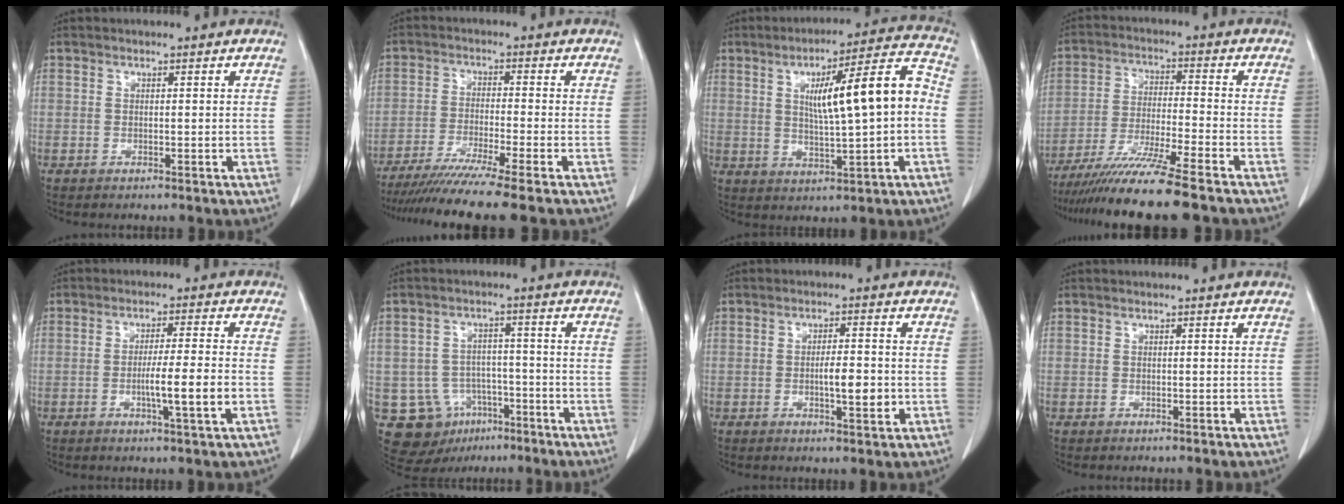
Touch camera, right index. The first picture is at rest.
{"total": 11.0, "force": [-9.1, -2.1, 5.9], "torque": [-0.080, -0.038, -0.144]}
{"total": 13.2, "force": [0.9, 1.5, 13.1], "torque": [-0.197, 0.025, 0.014]}
{"total": 12.7, "force": [-10.4, -1.5, 7.1], "torque": [-0.112, -0.035, -0.174]}
{"total": 6.8, "force": [-1.8, -0.4, 6.6], "torque": [-0.108, -0.006, -0.030]}
{"total": 11.3, "force": [-5.1, 9.5, 3.4], "torque": [-0.067, 0.019, -0.066]}
{"total": 4.8, "force": [-0.8, 1.1, 4.6], "torque": [-0.077, -0.002, -0.010]}
{"total": 0.0}